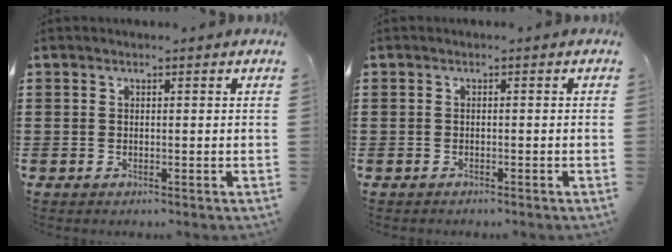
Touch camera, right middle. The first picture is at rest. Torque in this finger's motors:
{"motor_torque": [-0.73, 0.47, -0.07, -0.04]}